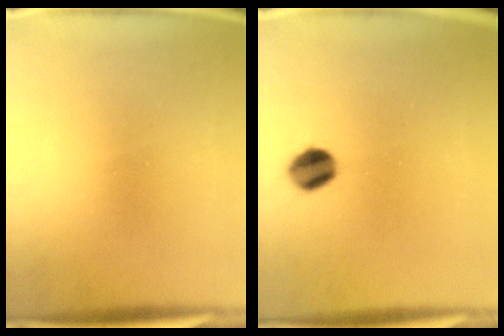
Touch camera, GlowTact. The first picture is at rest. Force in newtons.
{"total": 6.2}